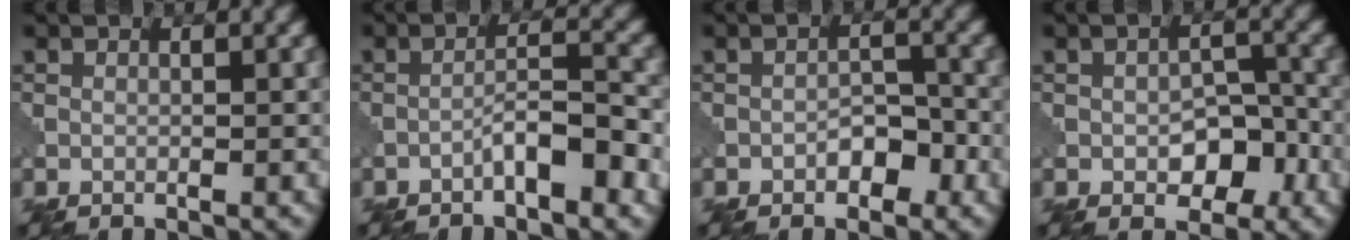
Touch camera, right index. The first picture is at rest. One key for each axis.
{"total": 3.7, "fx": -2.1, "fy": 0.7, "fz": 3.0, "tx": -0.049, "ty": 0.016, "tz": -0.040}
{"total": 2.4, "fx": -1.3, "fy": 1.3, "fz": 1.6, "tx": -0.023, "ty": 0.008, "tz": -0.019}
{"total": 4.3, "fx": -1.3, "fy": 2.6, "fz": 3.1, "tx": -0.042, "ty": -0.001, "tz": -0.017}